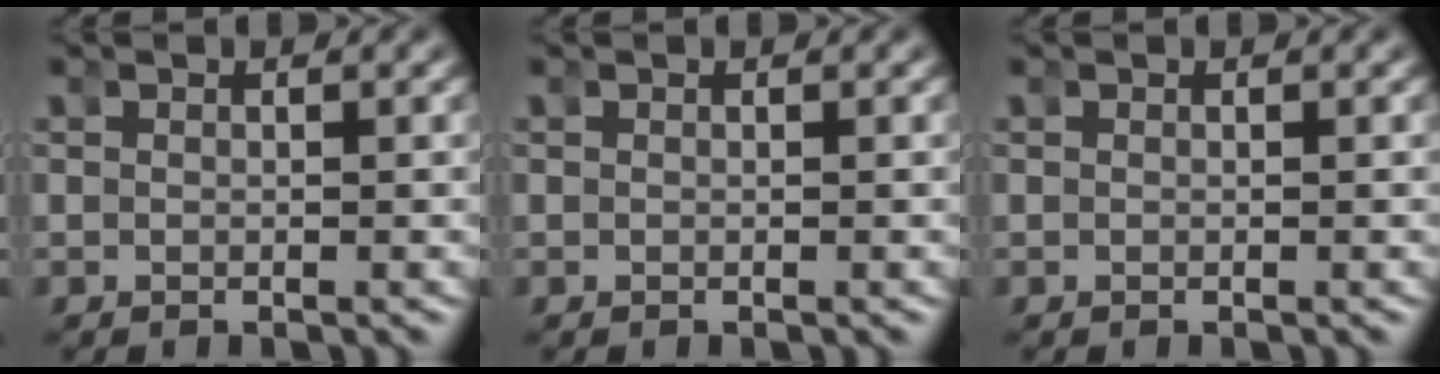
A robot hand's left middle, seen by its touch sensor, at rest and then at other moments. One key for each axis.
{"total": 0.0}
{"total": 0.0}